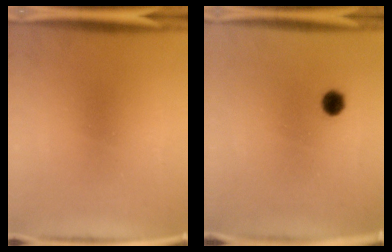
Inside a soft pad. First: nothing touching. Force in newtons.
{"total": 2.5}